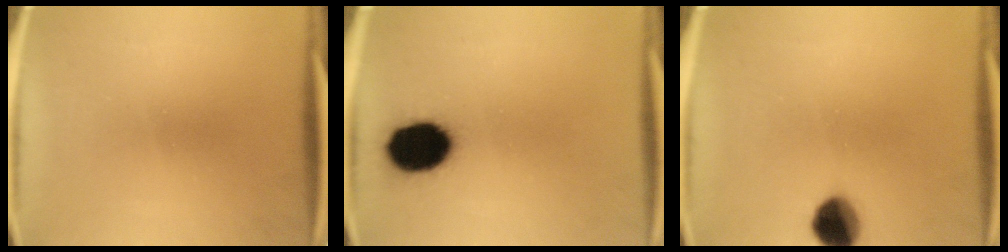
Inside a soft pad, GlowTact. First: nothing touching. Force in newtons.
{"total": 14.8}
{"total": 8.4}